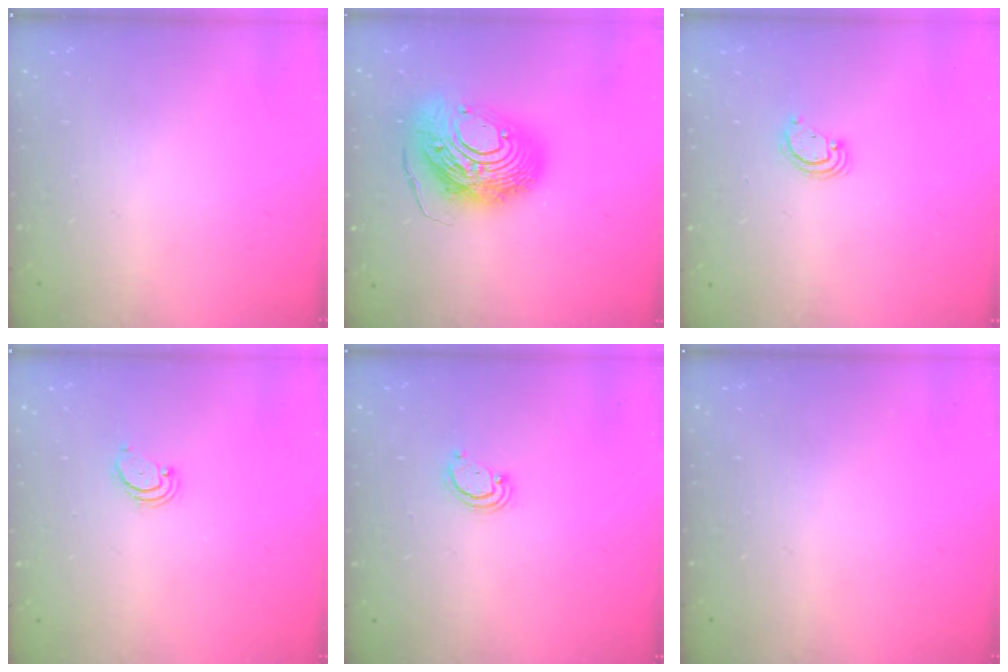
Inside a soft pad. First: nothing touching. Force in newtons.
{"total": 18.0, "press": 17.9, "slide": 1.9}
{"total": 2.6, "press": 2.6, "slide": 0.3}
{"total": 2.6, "press": 2.5, "slide": 0.5}
{"total": 2.3, "press": 2.3, "slide": 0.3}
{"total": 0.0}